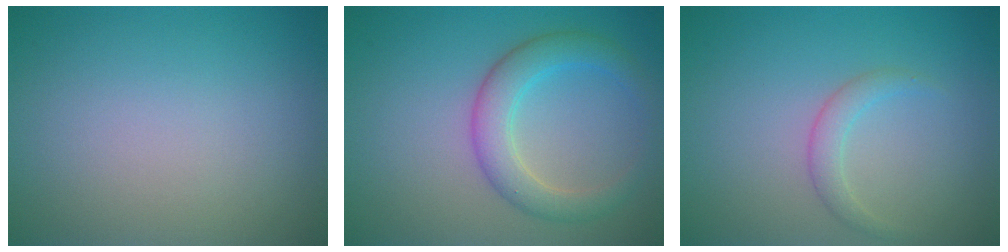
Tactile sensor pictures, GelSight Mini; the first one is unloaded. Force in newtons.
{"total": 3.9, "press": 3.9, "slide": 0.0}
{"total": 1.6, "press": 1.6, "slide": 0.0}